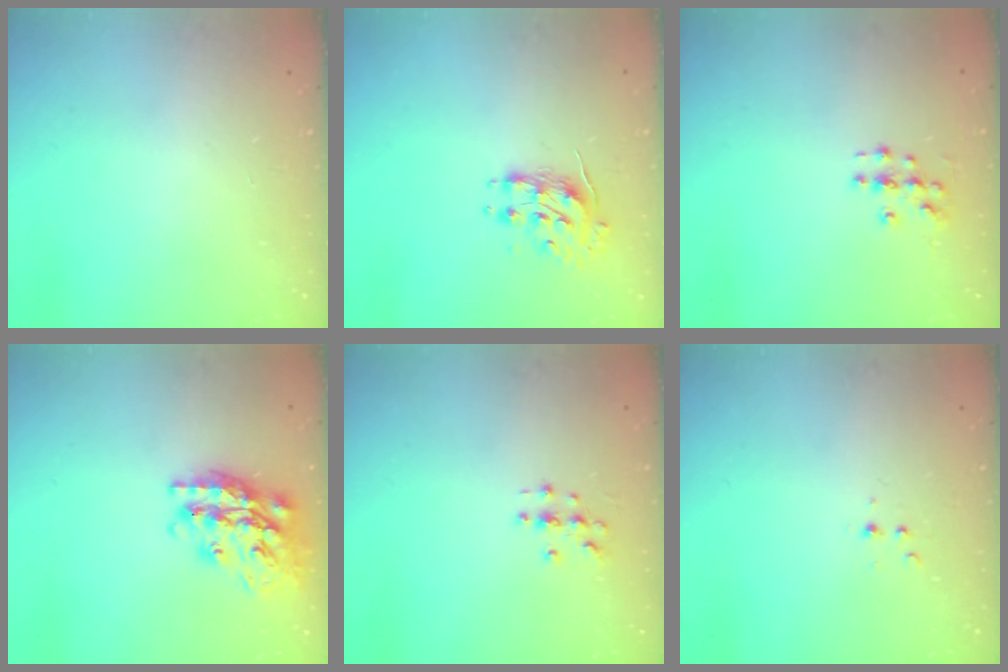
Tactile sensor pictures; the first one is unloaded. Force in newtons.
{"total": 8.6, "press": 8.6, "slide": 0.3}
{"total": 3.7, "press": 3.7, "slide": 0.1}
{"total": 22.6, "press": 22.5, "slide": 1.7}
{"total": 2.8, "press": 2.8, "slide": 0.3}
{"total": 3.1, "press": 2.7, "slide": 1.6}